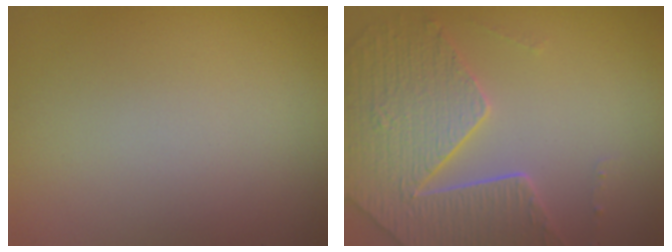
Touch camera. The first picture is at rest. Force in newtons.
{"total": 6.3, "press": 5.2, "slide": 3.6}